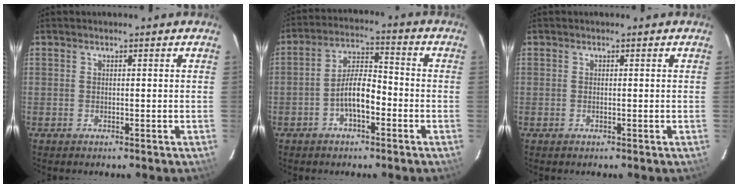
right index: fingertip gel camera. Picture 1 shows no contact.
{"total": 7.2, "force": [-2.9, 2.8, 6.0], "torque": [-0.119, 0.020, -0.051]}
{"total": 0.0}